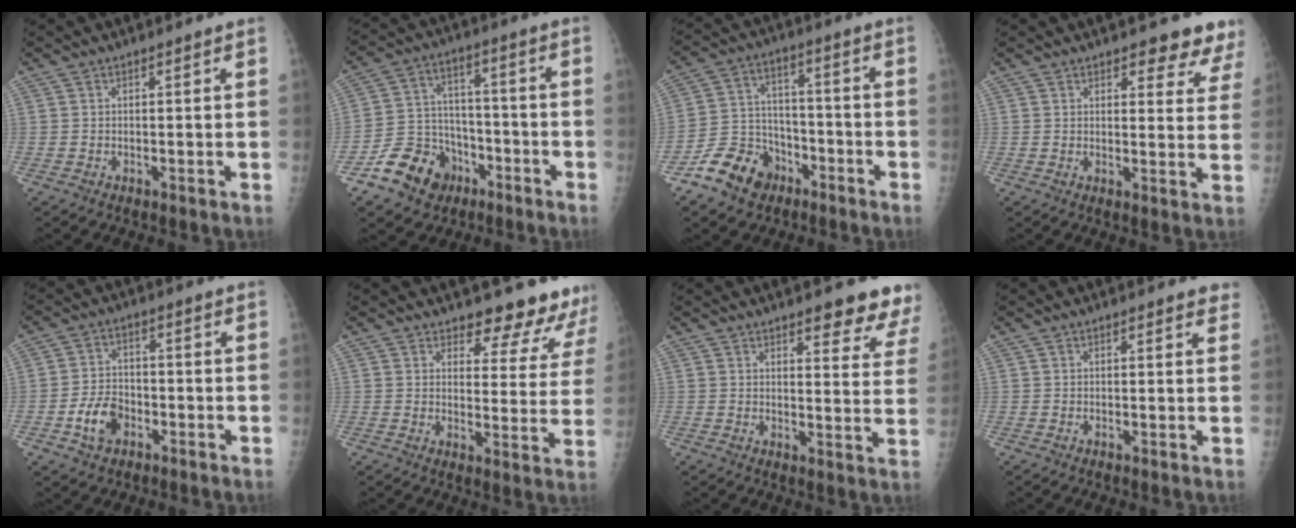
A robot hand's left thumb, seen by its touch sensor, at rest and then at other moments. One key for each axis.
{"total": 12.7, "fx": -7.2, "fy": 9.6, "fz": 4.3, "tx": -0.042, "ty": 0.065, "tz": -0.120}
{"total": 11.5, "fx": -7.2, "fy": 8.1, "fz": 3.9, "tx": -0.043, "ty": 0.062, "tz": -0.129}
{"total": 7.4, "fx": 6.4, "fy": 2.8, "fz": 2.6, "tx": 0.011, "ty": -0.035, "tz": 0.053}
{"total": 6.9, "fx": -3.0, "fy": 4.9, "fz": 3.9, "tx": -0.058, "ty": 0.022, "tz": -0.054}
{"total": 12.1, "fx": 11.3, "fy": 3.6, "fz": 2.1, "tx": 0.020, "ty": -0.097, "tz": 0.117}
{"total": 10.4, "fx": 8.4, "fy": 2.9, "fz": 5.5, "tx": -0.027, "ty": -0.044, "tz": 0.082}
{"total": 1.7, "fx": 1.4, "fy": 0.6, "fz": 0.7, "tx": 0.004, "ty": -0.002, "tz": 0.008}